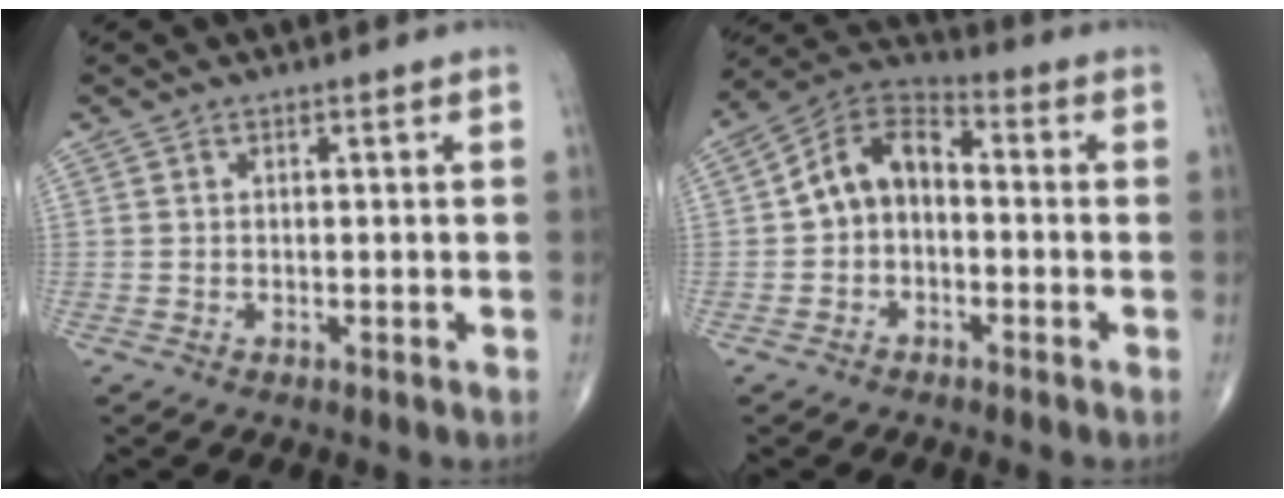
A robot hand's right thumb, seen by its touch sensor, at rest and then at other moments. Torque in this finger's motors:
{"motor_torque": [-0.23, 0.51, 0.87, -0.20, 0.29]}